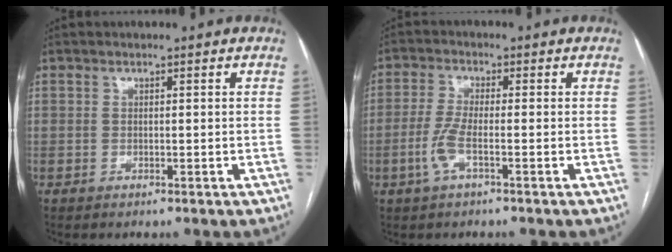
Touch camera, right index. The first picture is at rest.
{"total": 4.5, "force": [-1.8, 0.8, 4.1], "torque": [-0.097, 0.000, -0.040]}